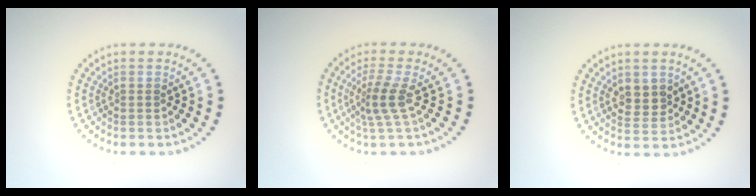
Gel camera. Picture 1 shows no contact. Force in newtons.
{"total": 2.6, "press": 1.8, "slide": 1.9}
{"total": 2.4, "press": 2.3, "slide": 0.6}